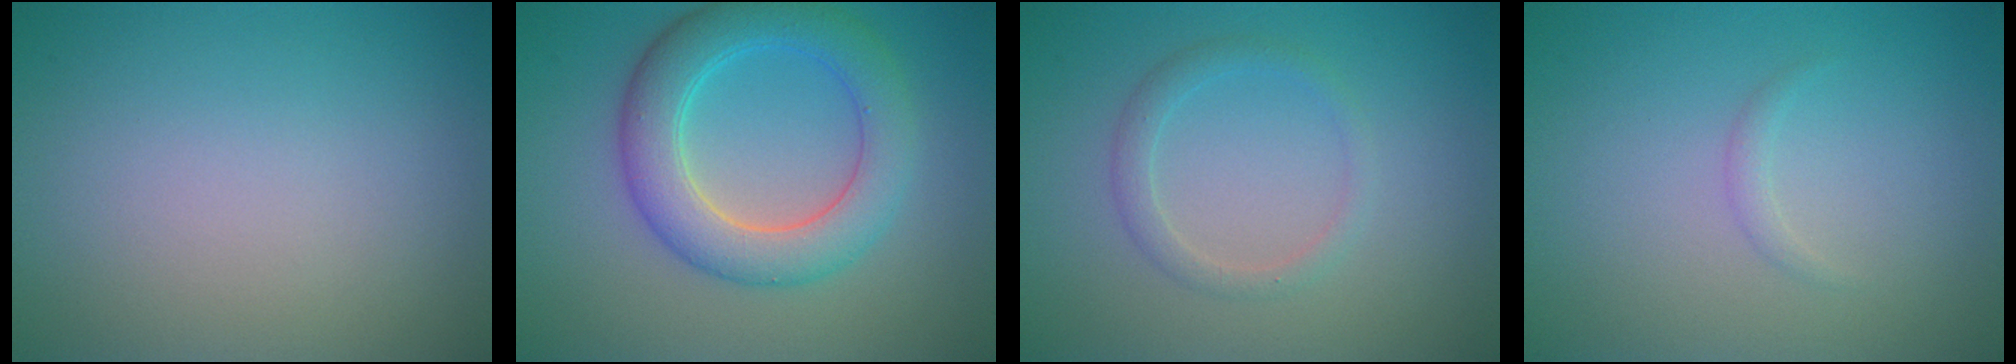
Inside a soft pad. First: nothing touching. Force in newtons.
{"total": 6.0, "press": 6.0, "slide": 0.1}
{"total": 1.6, "press": 1.6, "slide": 0.1}
{"total": 0.8, "press": 0.8, "slide": 0.0}